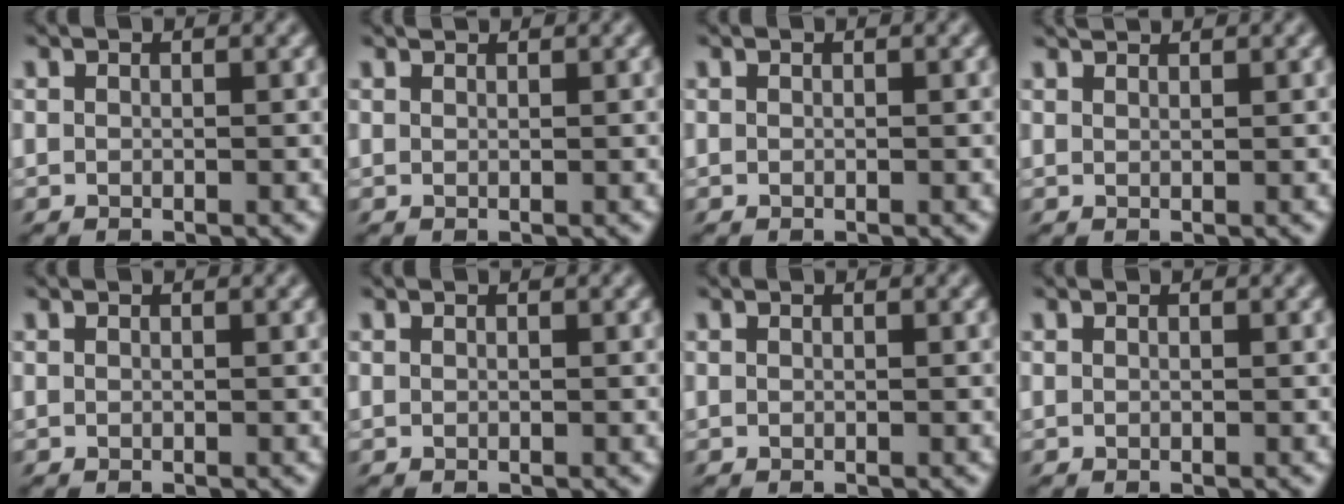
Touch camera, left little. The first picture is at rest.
{"total": 0.9, "force": [0.9, -0.1, 0.0], "torque": [-0.001, 0.007, 0.018]}
{"total": 0.0}
{"total": 1.6, "force": [1.5, -0.3, 0.1], "torque": [-0.008, 0.012, 0.029]}
{"total": 0.0}
{"total": 0.0}
{"total": 0.0}
{"total": 0.0}